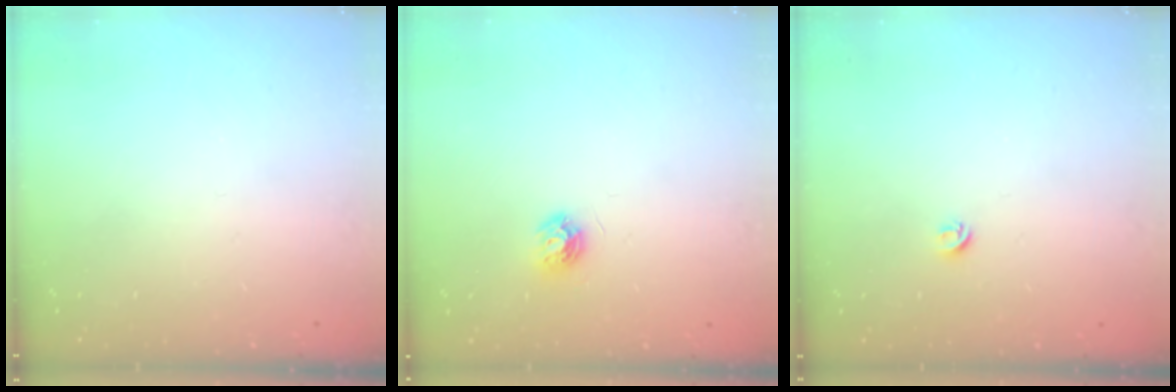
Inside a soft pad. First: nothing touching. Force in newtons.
{"total": 5.9, "press": 5.9, "slide": 0.5}
{"total": 4.3, "press": 4.3, "slide": 0.4}